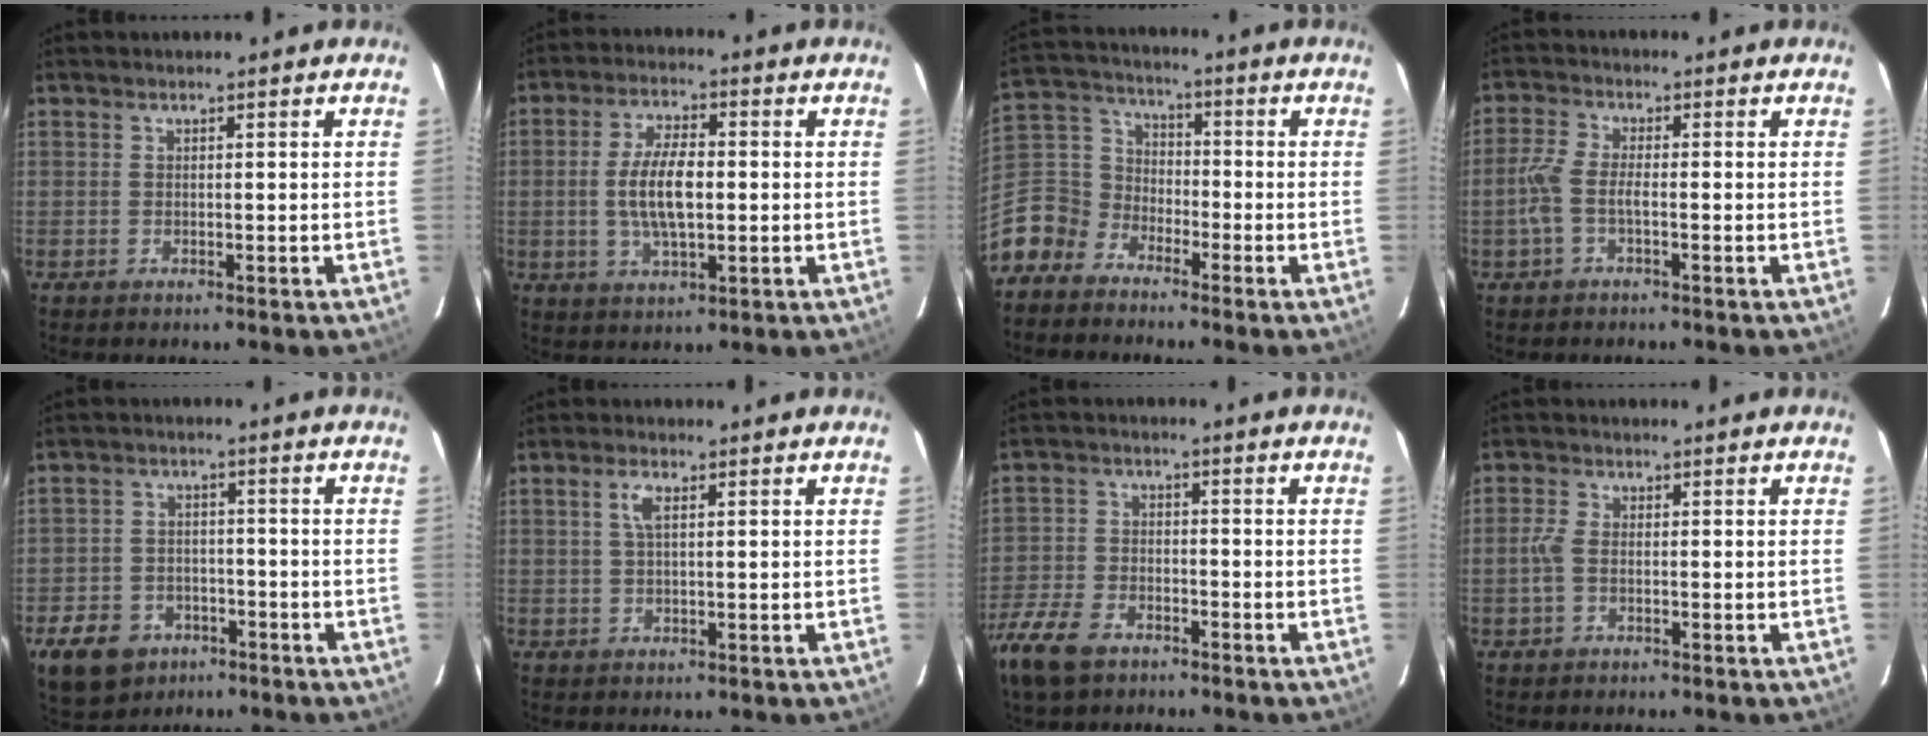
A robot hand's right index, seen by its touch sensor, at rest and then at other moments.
{"total": 9.1, "force": [-0.4, 3.6, 8.3], "torque": [-0.164, 0.004, -0.006]}
{"total": 9.8, "force": [-6.6, 7.1, 1.1], "torque": [-0.055, 0.039, -0.150]}
{"total": 4.2, "force": [-1.4, 1.3, 3.7], "torque": [-0.091, 0.006, -0.029]}
{"total": 12.7, "force": [-7.2, 9.1, 5.1], "torque": [-0.147, 0.008, -0.104]}
{"total": 2.6, "force": [0.8, 0.9, 2.3], "torque": [-0.049, 0.003, 0.016]}
{"total": 10.4, "force": [-7.0, 5.7, 5.1], "torque": [-0.141, -0.009, -0.141]}
{"total": 2.5, "force": [-0.6, 1.1, 2.1], "torque": [-0.054, 0.004, -0.014]}